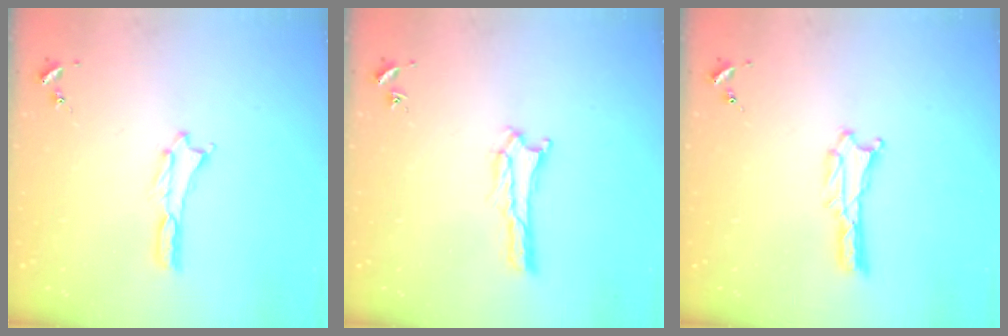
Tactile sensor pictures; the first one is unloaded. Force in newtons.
{"total": 0.8, "press": 0.8, "slide": 0.1}
{"total": 0.8, "press": 0.8, "slide": 0.1}